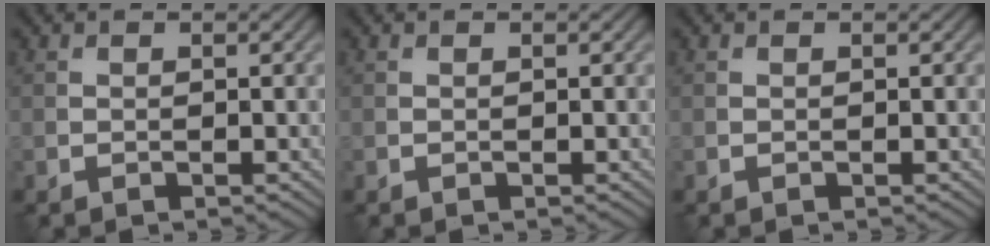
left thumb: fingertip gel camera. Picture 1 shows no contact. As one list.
[{"total": 0.0}, {"total": 0.0}]